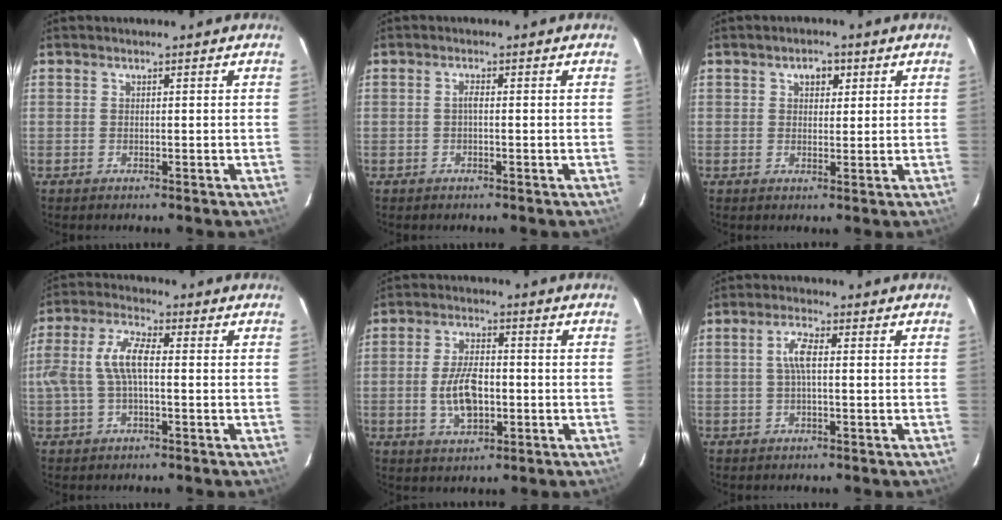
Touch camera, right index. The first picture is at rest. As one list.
[{"total": 1.0, "force": [-0.2, 0.3, 0.9], "torque": [-0.018, 0.005, -0.005]}, {"total": 3.0, "force": [1.3, 2.1, 1.7], "torque": [-0.020, 0.011, 0.021]}, {"total": 8.3, "force": [-0.4, 3.3, 7.5], "torque": [-0.160, 0.016, -0.004]}, {"total": 8.5, "force": [-1.5, 4.5, 7.1], "torque": [-0.141, 0.001, -0.021]}, {"total": 3.7, "force": [0.2, 0.9, 3.5], "torque": [-0.072, 0.006, 0.005]}]